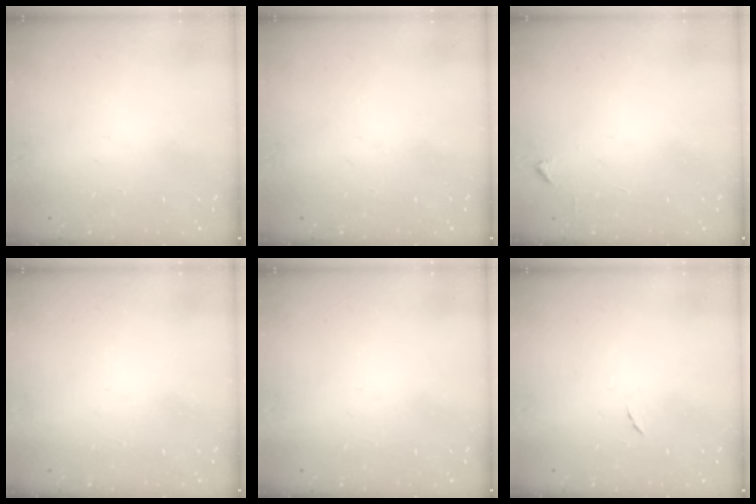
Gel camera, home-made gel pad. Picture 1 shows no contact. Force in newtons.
{"total": 0.0}
{"total": 2.1, "press": 2.1, "slide": 0.3}
{"total": 1.5, "press": 1.5, "slide": 0.1}
{"total": 1.6, "press": 1.6, "slide": 0.1}
{"total": 4.5, "press": 4.5, "slide": 0.5}